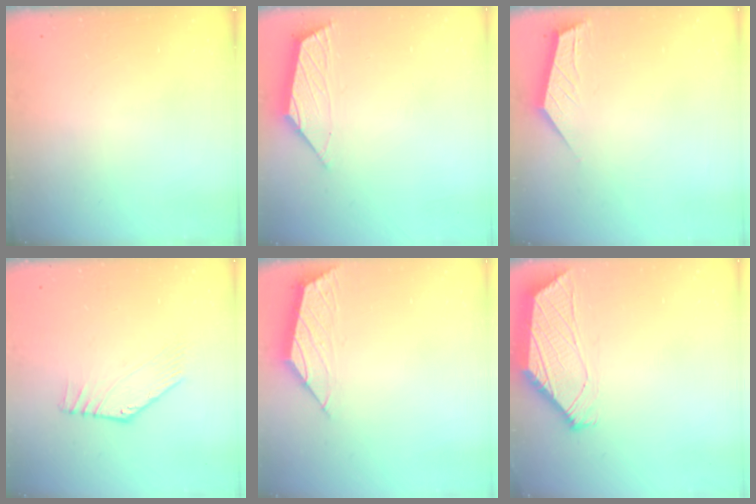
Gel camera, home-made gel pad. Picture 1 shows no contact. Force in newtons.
{"total": 2.9, "press": 2.8, "slide": 0.6}
{"total": 2.6, "press": 2.6, "slide": 0.4}
{"total": 2.8, "press": 2.8, "slide": 0.1}
{"total": 2.1, "press": 2.0, "slide": 0.5}
{"total": 2.1, "press": 2.1, "slide": 0.5}